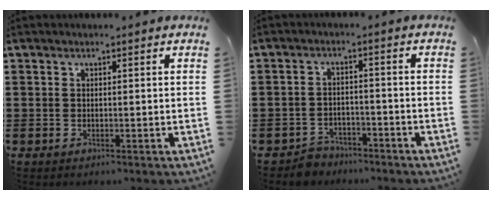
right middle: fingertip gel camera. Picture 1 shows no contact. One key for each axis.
{"total": 3.3, "fx": -3.2, "fy": 0.8, "fz": -0.2, "tx": -0.005, "ty": 0.003, "tz": -0.068}